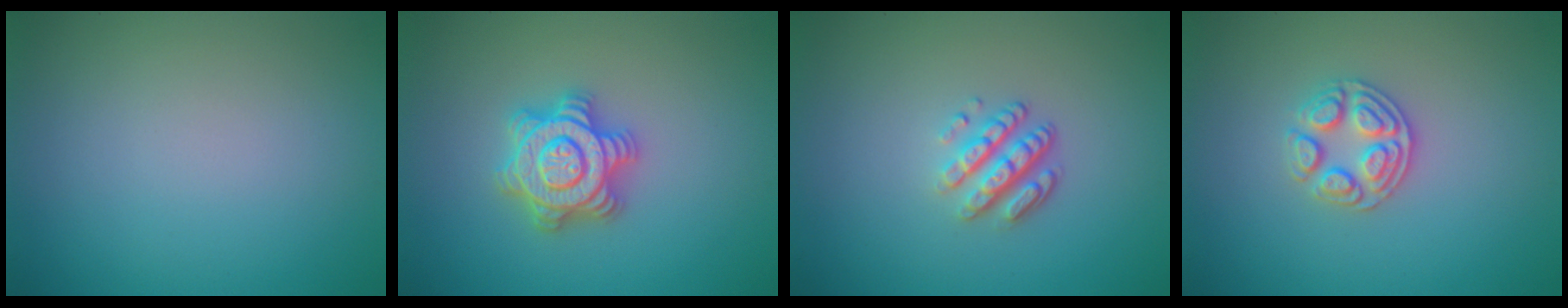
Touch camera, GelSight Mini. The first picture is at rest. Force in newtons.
{"total": 4.9, "press": 4.8, "slide": 0.8}
{"total": 3.2, "press": 2.4, "slide": 2.1}
{"total": 2.9, "press": 2.7, "slide": 1.0}